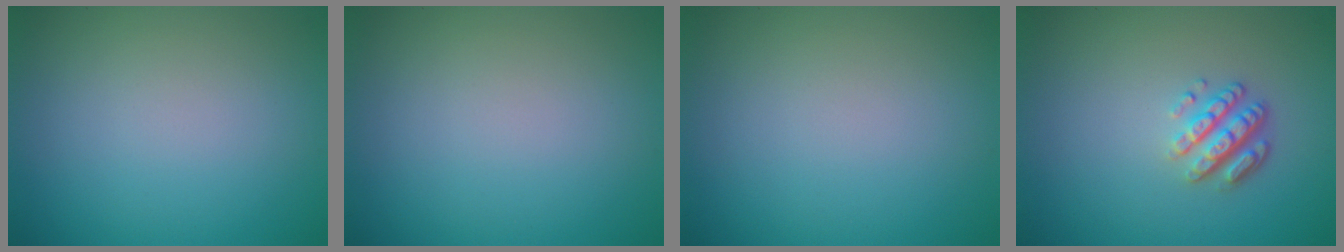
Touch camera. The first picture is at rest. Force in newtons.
{"total": 0.0}
{"total": 0.0}
{"total": 3.4, "press": 2.6, "slide": 2.3}